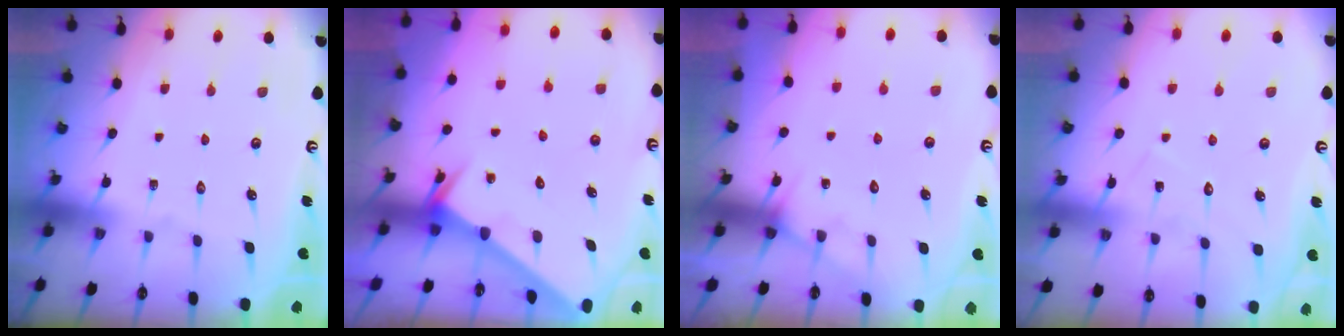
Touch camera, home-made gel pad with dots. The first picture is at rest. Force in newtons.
{"total": 2.6, "press": 2.6, "slide": 0.0}
{"total": 4.9, "press": 4.9, "slide": 0.3}
{"total": 6.8, "press": 6.8, "slide": 0.4}